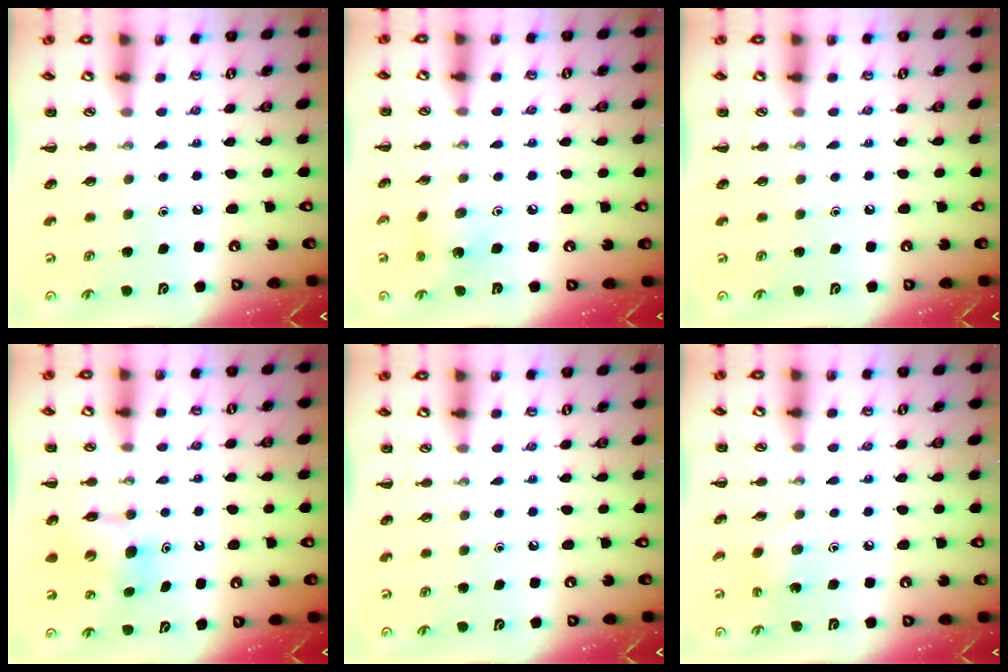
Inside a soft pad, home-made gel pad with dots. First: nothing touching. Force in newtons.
{"total": 2.6, "press": 2.6, "slide": 0.5}
{"total": 0.0}
{"total": 7.5, "press": 7.5, "slide": 0.5}
{"total": 0.0}
{"total": 1.6, "press": 1.4, "slide": 0.7}